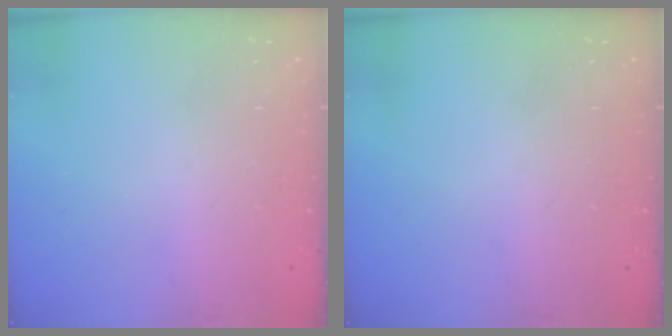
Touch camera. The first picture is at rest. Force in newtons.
{"total": 0.0}